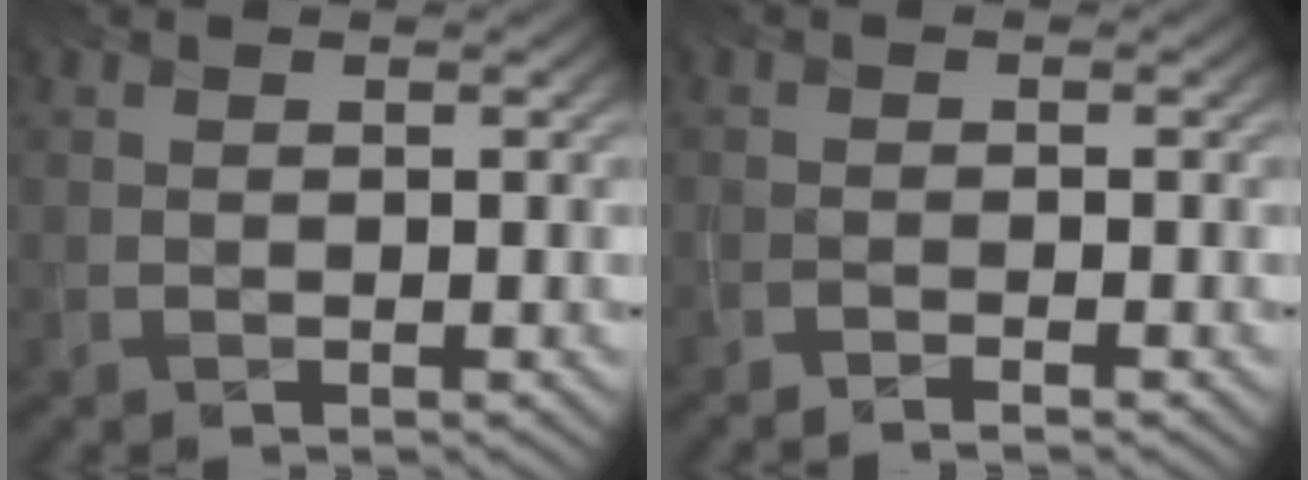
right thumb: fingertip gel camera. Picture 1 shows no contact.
{"total": 1.4, "force": [-1.3, -0.5, 0.0], "torque": [0.002, -0.005, -0.031]}